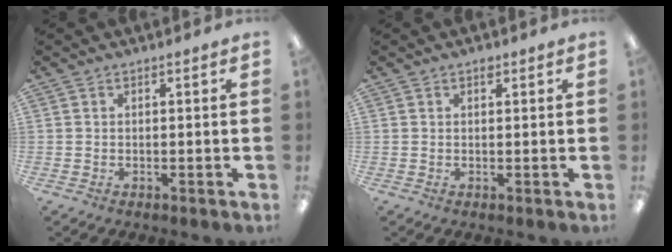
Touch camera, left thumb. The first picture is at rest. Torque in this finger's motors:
{"motor_torque": [0.05, 0.01, 0.10, 0.00, 0.01]}